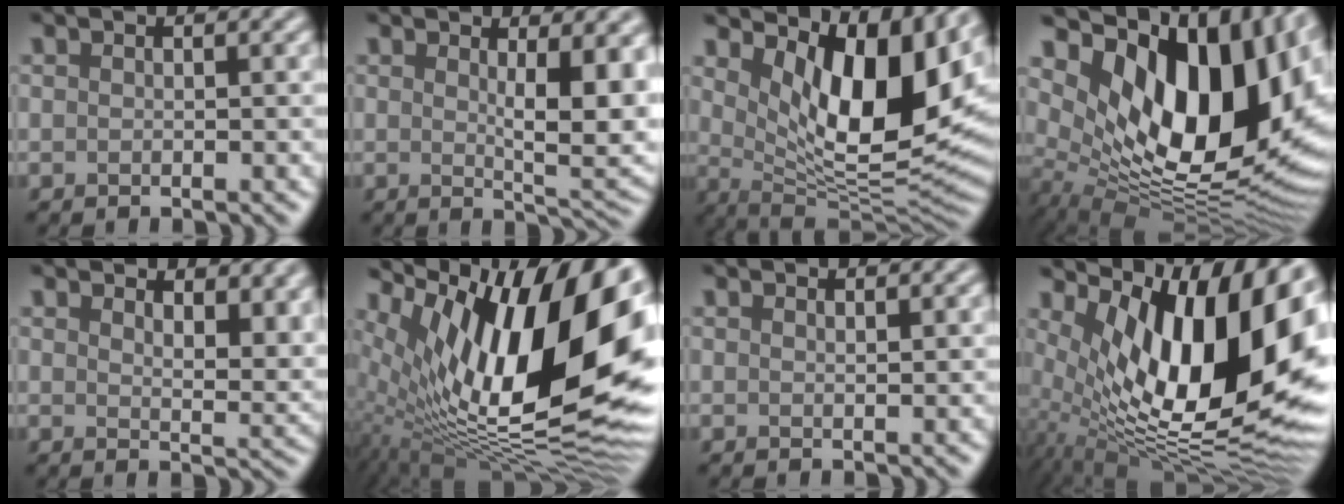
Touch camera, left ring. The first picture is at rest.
{"total": 6.5, "force": [1.4, 1.9, 6.1], "torque": [-0.083, -0.014, 0.032]}
{"total": 11.9, "force": [3.9, 5.1, 10.0], "torque": [-0.156, -0.015, 0.070]}
{"total": 15.8, "force": [4.6, 8.8, 12.3], "torque": [-0.187, -0.013, 0.085]}
{"total": 6.5, "force": [4.1, 2.8, 4.1], "torque": [-0.051, -0.004, 0.068]}
{"total": 18.0, "force": [4.4, 7.9, 15.6], "torque": [-0.253, 0.011, 0.065]}
{"total": 0.6, "force": [0.5, 0.1, 0.3], "torque": [-0.001, -0.001, 0.011]}
{"total": 16.1, "force": [4.0, 7.1, 13.9], "torque": [-0.209, -0.002, 0.057]}